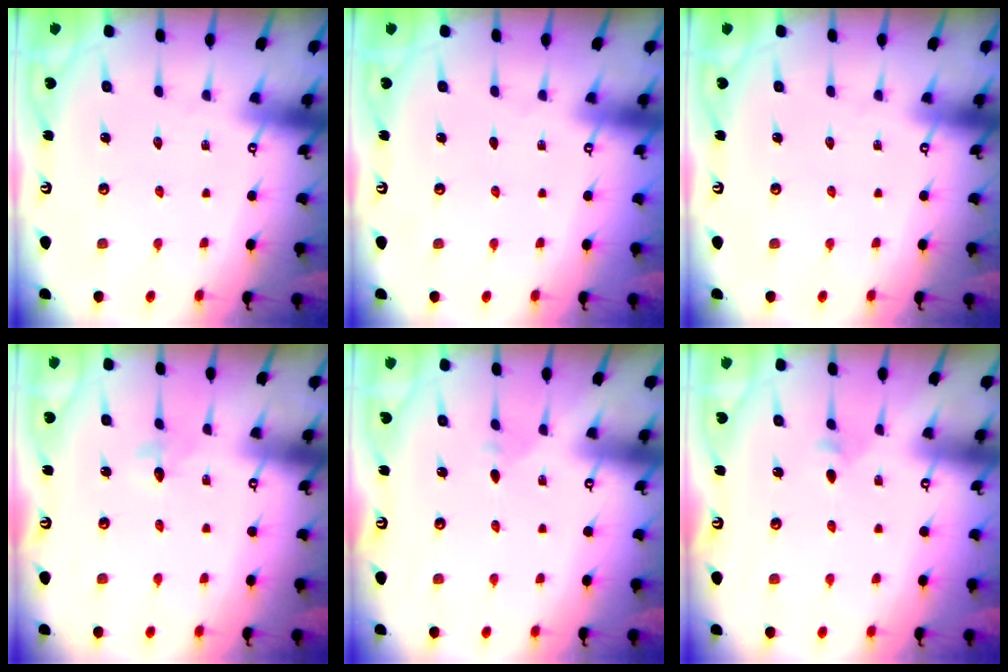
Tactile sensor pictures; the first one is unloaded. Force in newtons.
{"total": 0.0}
{"total": 0.0}
{"total": 3.0, "press": 2.9, "slide": 0.3}
{"total": 2.0, "press": 1.9, "slide": 0.5}
{"total": 3.3, "press": 3.2, "slide": 0.7}